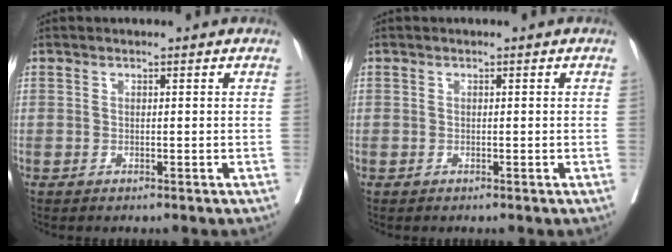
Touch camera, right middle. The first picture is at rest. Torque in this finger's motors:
{"motor_torque": [1.06, -1.08, -0.23, -0.21]}